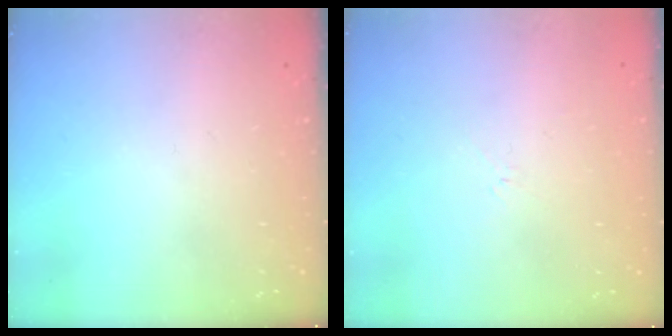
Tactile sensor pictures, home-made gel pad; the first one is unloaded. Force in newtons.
{"total": 2.6, "press": 2.5, "slide": 0.6}